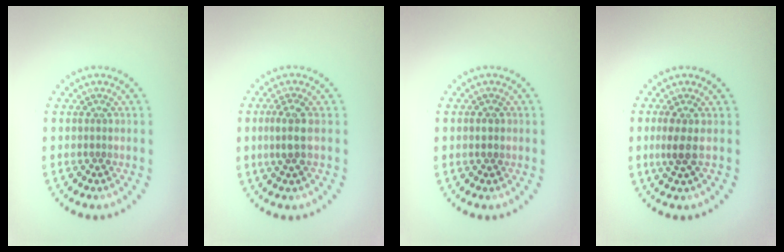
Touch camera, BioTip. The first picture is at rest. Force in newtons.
{"total": 2.4, "press": 2.2, "slide": 1.0}
{"total": 1.5, "press": 1.5, "slide": 0.1}
{"total": 2.0, "press": 1.7, "slide": 1.1}